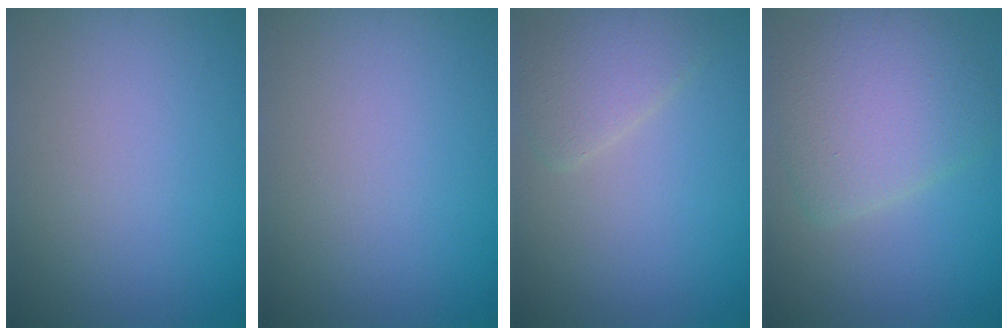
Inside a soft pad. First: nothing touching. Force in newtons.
{"total": 0.0}
{"total": 2.9, "press": 2.8, "slide": 0.4}
{"total": 5.6, "press": 5.6, "slide": 0.7}